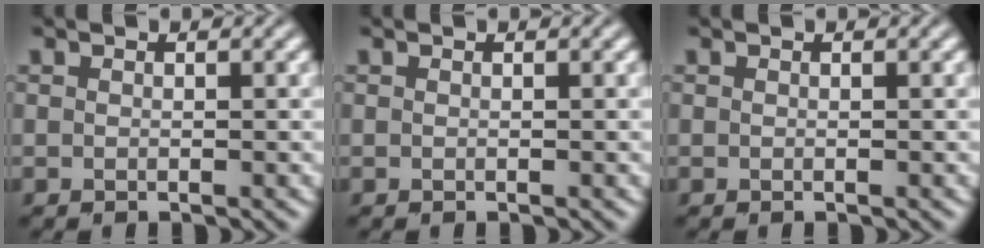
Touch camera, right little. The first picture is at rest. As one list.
[{"total": 0.0}, {"total": 0.0}]